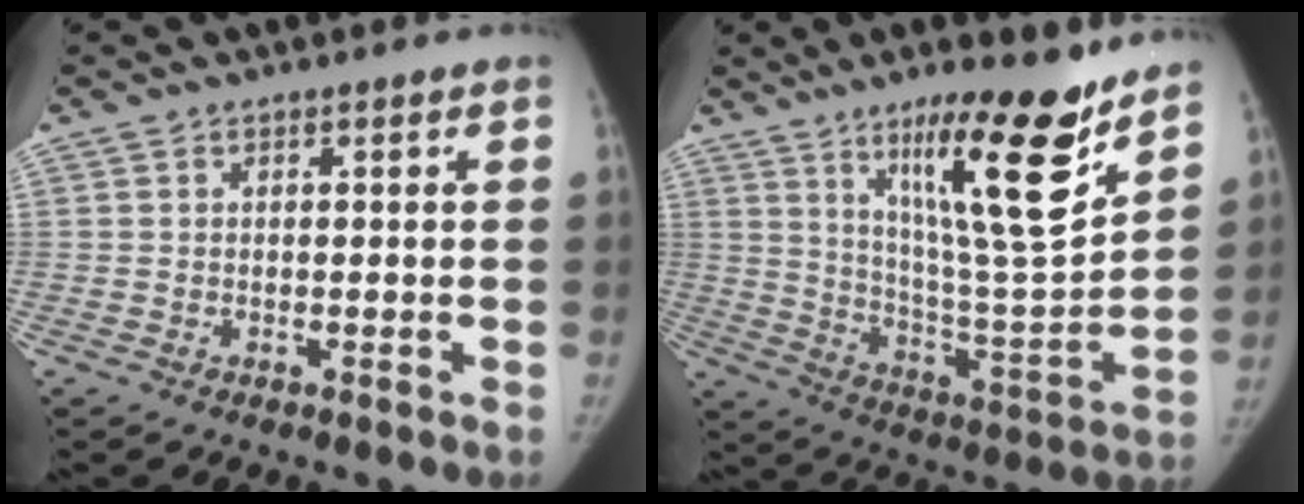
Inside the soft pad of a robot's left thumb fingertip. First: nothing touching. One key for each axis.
{"total": 22.0, "fx": 13.8, "fy": 3.5, "fz": 16.8, "tx": -0.238, "ty": -0.083, "tz": 0.231}